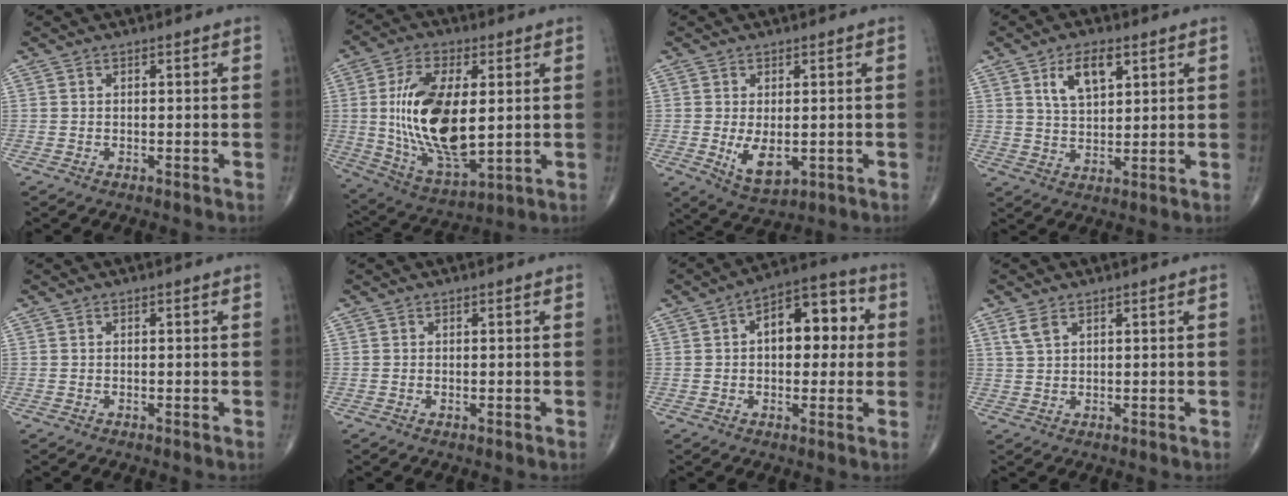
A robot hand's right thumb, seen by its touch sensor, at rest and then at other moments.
{"total": 20.1, "force": [1.5, 9.6, 17.5], "torque": [-0.325, -0.019, 0.038]}
{"total": 6.3, "force": [-0.8, 3.4, 5.3], "torque": [-0.083, -0.017, -0.001]}
{"total": 7.9, "force": [3.6, 3.9, 5.8], "torque": [-0.087, -0.015, 0.066]}
{"total": 0.0}
{"total": 0.0}
{"total": 12.7, "force": [2.1, 7.2, 10.2], "torque": [-0.109, 0.028, 0.021]}
{"total": 2.6, "force": [1.6, 1.3, 1.6], "torque": [-0.038, 0.003, 0.041]}